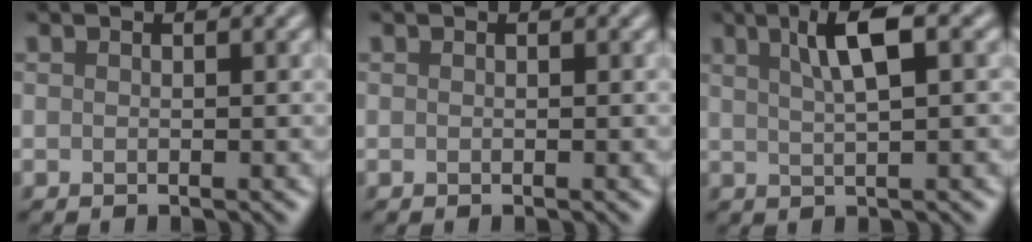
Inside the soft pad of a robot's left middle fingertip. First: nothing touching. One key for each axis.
{"total": 0.0}
{"total": 3.9, "fx": 1.3, "fy": 0.8, "fz": 3.6, "tx": -0.066, "ty": 0.008, "tz": 0.029}